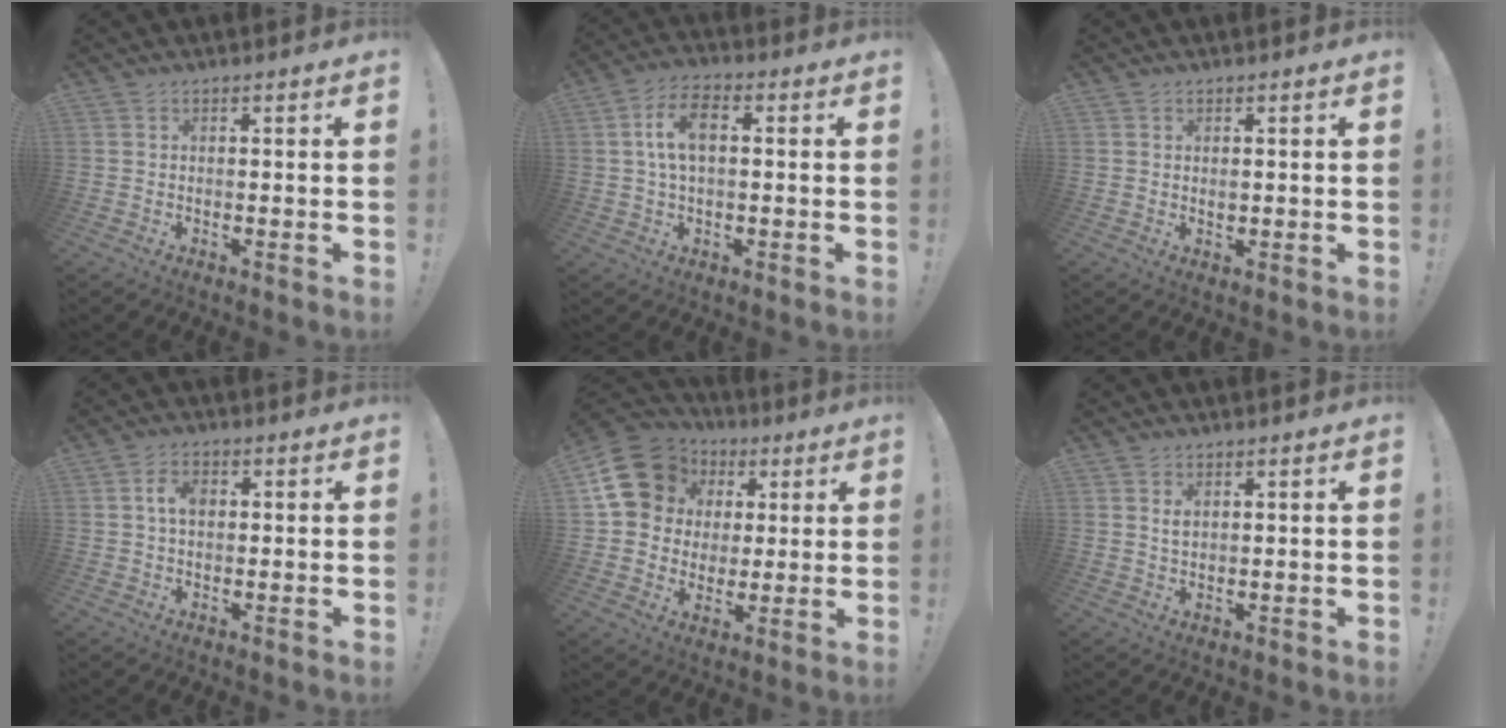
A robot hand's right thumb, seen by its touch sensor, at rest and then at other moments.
{"total": 8.8, "force": [1.2, 5.1, 7.1], "torque": [-0.121, 0.009, 0.024]}
{"total": 1.1, "force": [0.3, 0.9, 0.6], "torque": [0.005, -0.003, 0.002]}
{"total": 4.7, "force": [0.6, 2.8, 3.8], "torque": [-0.058, 0.004, 0.009]}
{"total": 16.5, "force": [6.1, 13.4, 7.5], "torque": [-0.115, -0.024, 0.129]}
{"total": 2.1, "force": [1.2, 1.1, 1.3], "torque": [-0.011, -0.006, 0.019]}